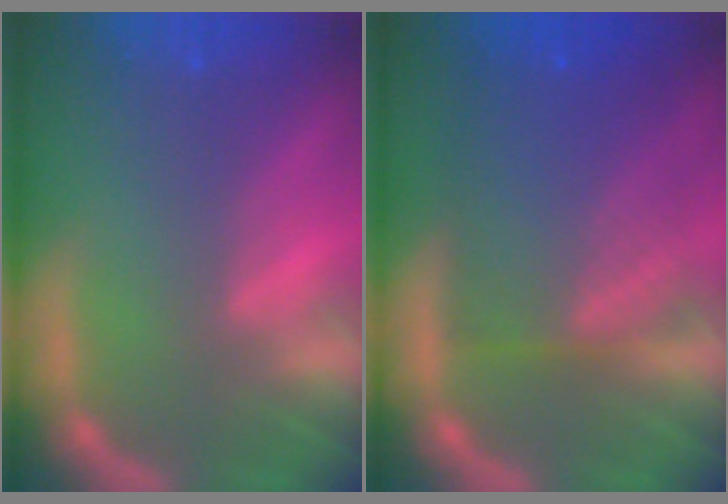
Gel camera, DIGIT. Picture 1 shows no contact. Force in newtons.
{"total": 10.1}